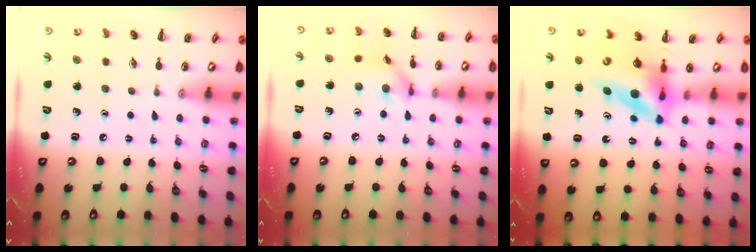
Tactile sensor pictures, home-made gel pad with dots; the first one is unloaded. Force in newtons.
{"total": 9.2, "press": 9.1, "slide": 0.8}
{"total": 11.7, "press": 11.0, "slide": 4.1}